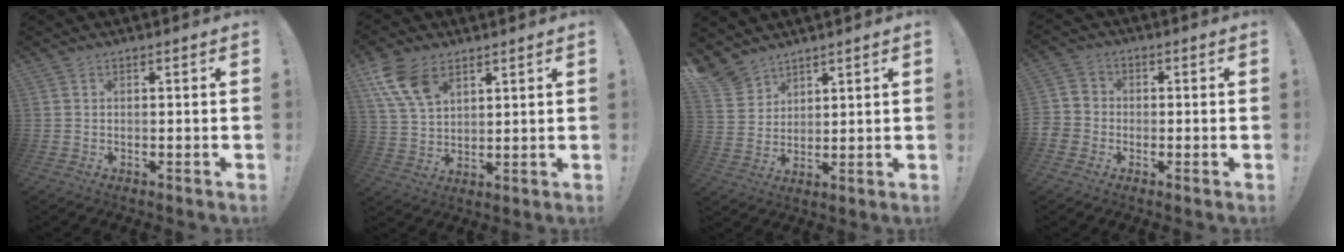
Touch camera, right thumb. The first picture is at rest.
{"total": 11.3, "force": [6.3, 6.5, 6.8], "torque": [-0.132, -0.020, 0.123]}
{"total": 7.0, "force": [5.7, 3.9, 0.5], "torque": [-0.024, -0.044, 0.115]}
{"total": 4.6, "force": [-1.9, 4.1, 1.0], "torque": [-0.025, 0.018, -0.035]}